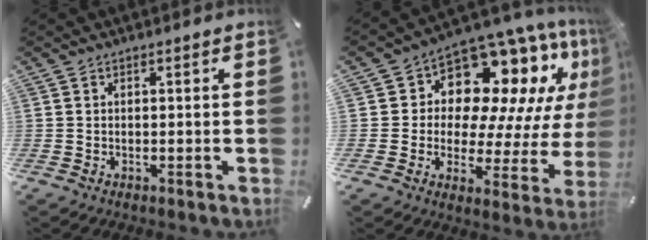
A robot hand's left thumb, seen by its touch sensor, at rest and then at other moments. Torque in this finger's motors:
{"motor_torque": [2.12, 2.89, 1.92, -0.85, 0.05]}